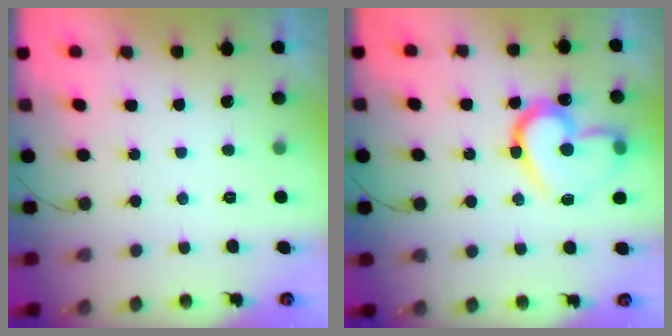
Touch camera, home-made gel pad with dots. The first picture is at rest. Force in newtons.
{"total": 17.8, "press": 17.7, "slide": 1.8}